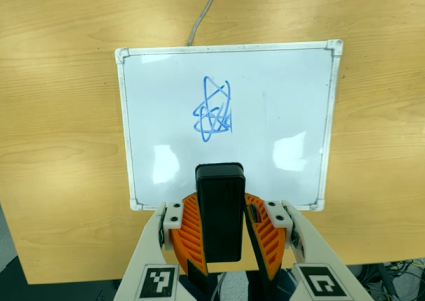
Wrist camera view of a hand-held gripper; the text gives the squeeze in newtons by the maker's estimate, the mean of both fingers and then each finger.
{"total": 8.0, "left": 7.6, "right": 8.4}